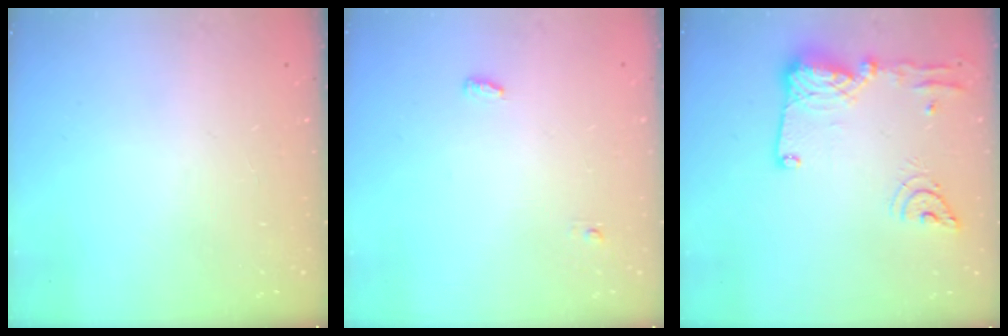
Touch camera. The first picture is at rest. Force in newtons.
{"total": 3.5, "press": 3.4, "slide": 1.0}
{"total": 17.2, "press": 17.1, "slide": 2.2}